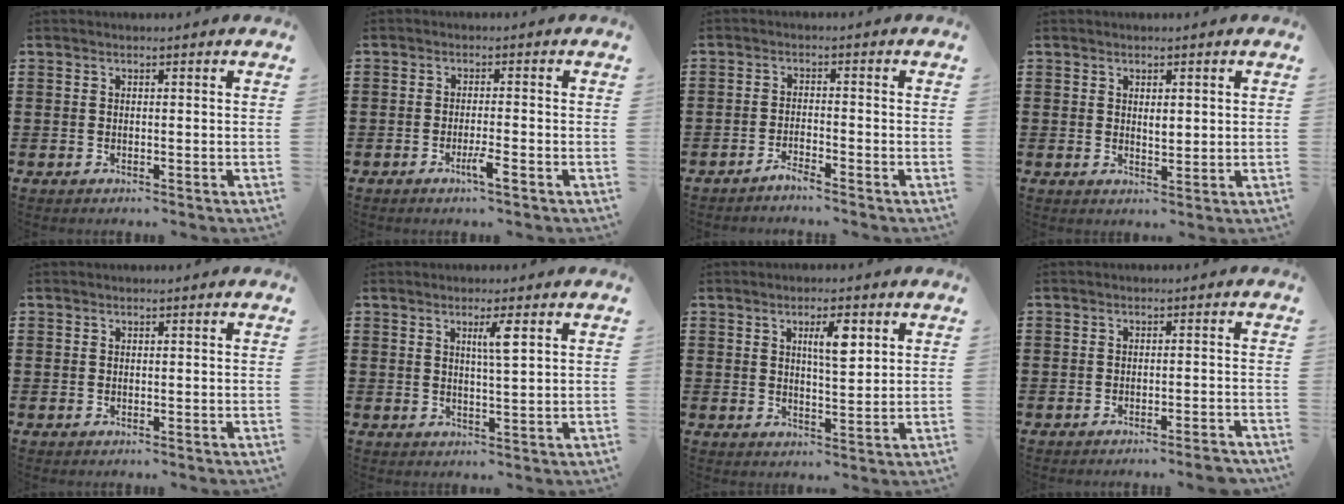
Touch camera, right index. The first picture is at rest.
{"total": 3.0, "force": [-1.7, 0.0, 2.4], "torque": [-0.046, -0.007, -0.032]}
{"total": 1.9, "force": [-1.8, -0.3, 0.3], "torque": [-0.006, 0.004, -0.036]}
{"total": 1.5, "force": [0.6, 0.6, 1.3], "torque": [-0.026, 0.004, 0.009]}
{"total": 0.0}
{"total": 3.2, "force": [1.3, 0.1, 2.9], "torque": [-0.052, -0.004, 0.017]}
{"total": 4.8, "force": [1.9, 1.2, 4.3], "torque": [-0.073, 0.003, 0.025]}
{"total": 2.4, "force": [-2.1, -0.3, 1.2], "torque": [-0.020, -0.004, -0.040]}